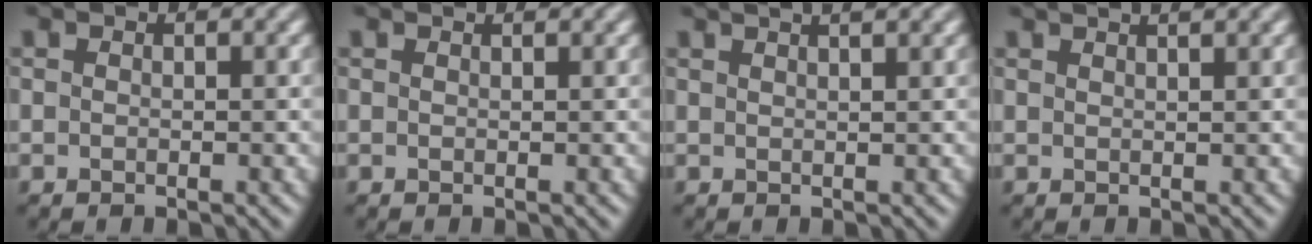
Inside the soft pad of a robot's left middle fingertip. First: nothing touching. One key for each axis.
{"total": 1.1, "fx": 0.9, "fy": 0.3, "fz": 0.4, "tx": -0.005, "ty": -0.002, "tz": 0.001}
{"total": 5.7, "fx": 3.9, "fy": 2.3, "fz": 3.5, "tx": -0.016, "ty": 0.043, "tz": 0.022}
{"total": 4.6, "fx": 3.3, "fy": 1.8, "fz": 2.6, "tx": -0.014, "ty": 0.035, "tz": 0.013}